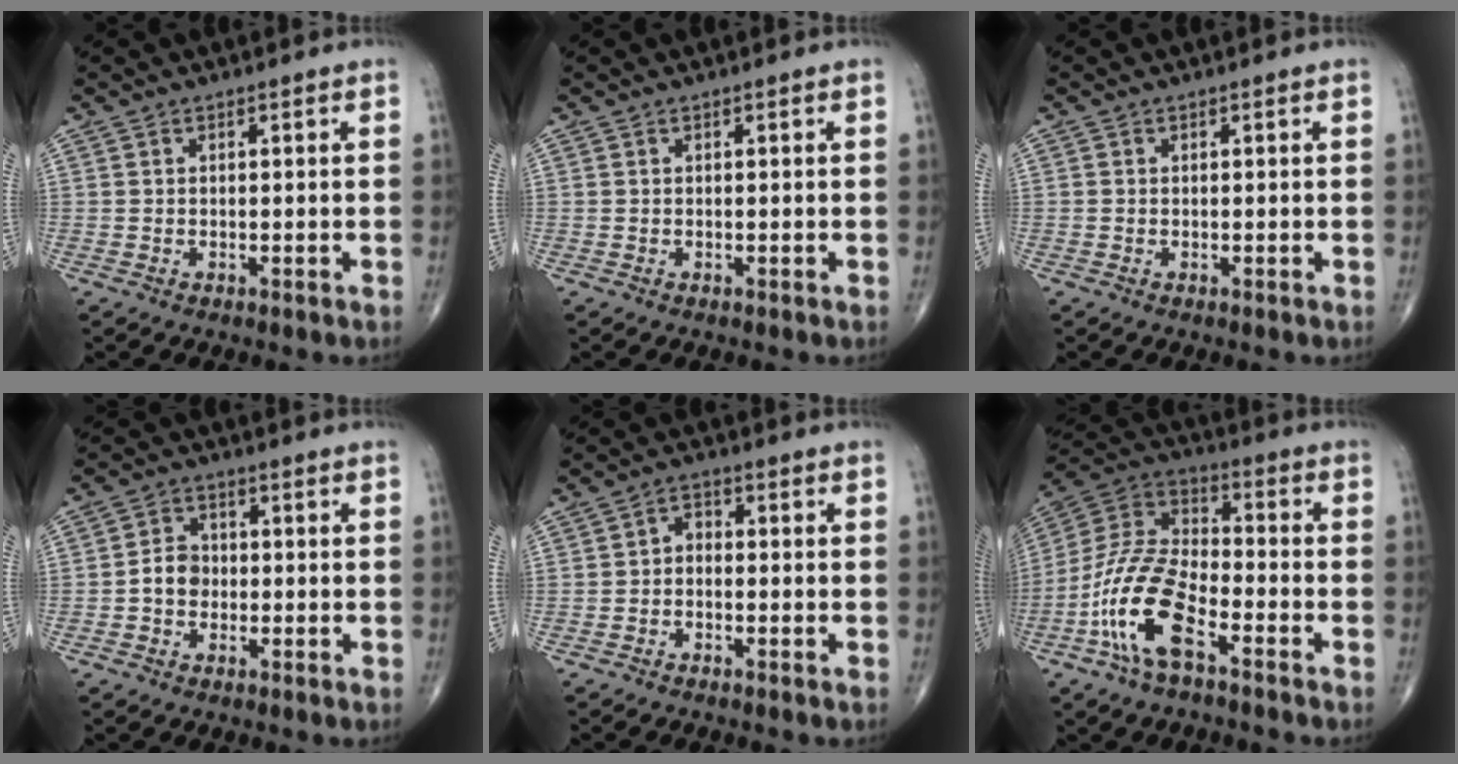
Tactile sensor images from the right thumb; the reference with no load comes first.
{"total": 0.0}
{"total": 0.0}
{"total": 4.6, "force": [-0.9, 3.8, 2.4], "torque": [-0.028, 0.017, -0.023]}
{"total": 2.7, "force": [-0.7, 2.0, 1.7], "torque": [-0.014, 0.019, -0.026]}
{"total": 16.1, "force": [-7.3, 7.1, 12.4], "torque": [-0.255, 0.044, -0.147]}